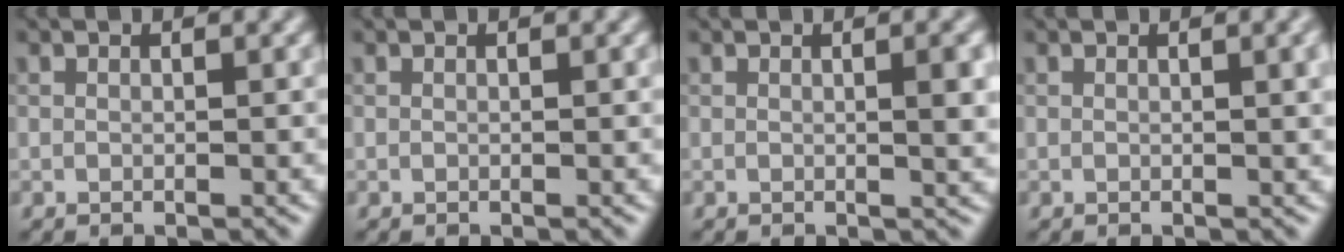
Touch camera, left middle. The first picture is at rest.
{"total": 0.0}
{"total": 2.9, "force": [0.3, 0.7, 2.8], "torque": [-0.033, 0.003, 0.001]}
{"total": 2.5, "force": [0.6, 0.8, 2.3], "torque": [-0.023, 0.005, 0.006]}